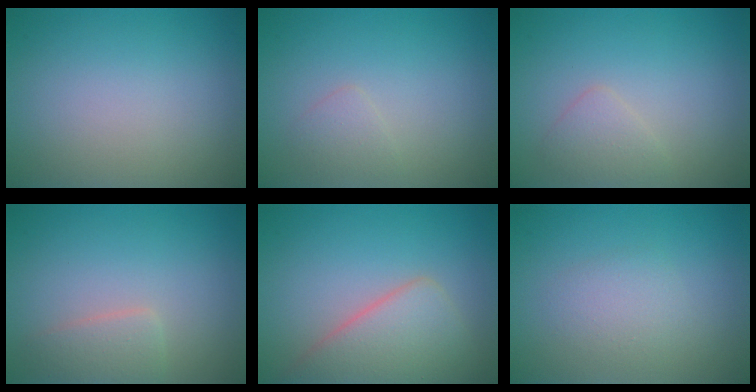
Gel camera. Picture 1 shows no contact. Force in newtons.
{"total": 1.2, "press": 1.2, "slide": 0.1}
{"total": 1.5, "press": 1.5, "slide": 0.1}
{"total": 2.0, "press": 2.0, "slide": 0.1}
{"total": 5.2, "press": 5.2, "slide": 0.0}
{"total": 1.9, "press": 1.9, "slide": 0.0}